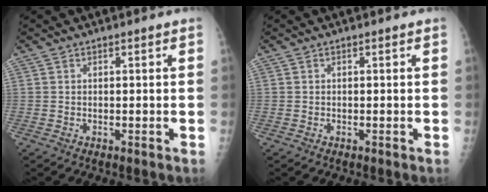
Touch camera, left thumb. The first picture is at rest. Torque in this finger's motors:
{"motor_torque": [-0.31, -0.26, -0.13, -0.01, 0.00]}